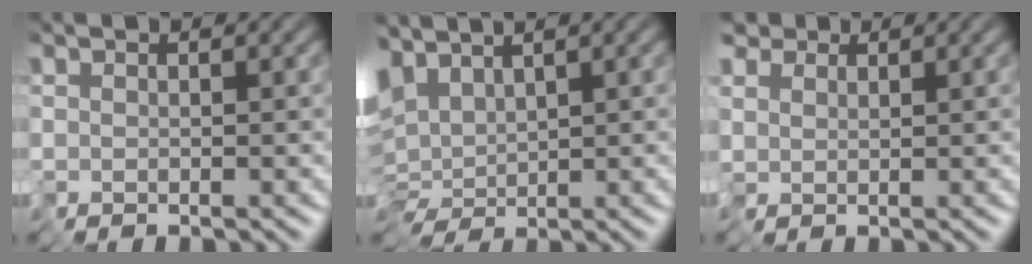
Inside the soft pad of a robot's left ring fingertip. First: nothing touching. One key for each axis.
{"total": 6.2, "fx": 2.3, "fy": 3.7, "fz": 4.5, "tx": -0.108, "ty": 0.002, "tz": 0.053}
{"total": 3.5, "fx": 1.9, "fy": 2.7, "fz": 1.1, "tx": -0.035, "ty": 0.020, "tz": 0.027}